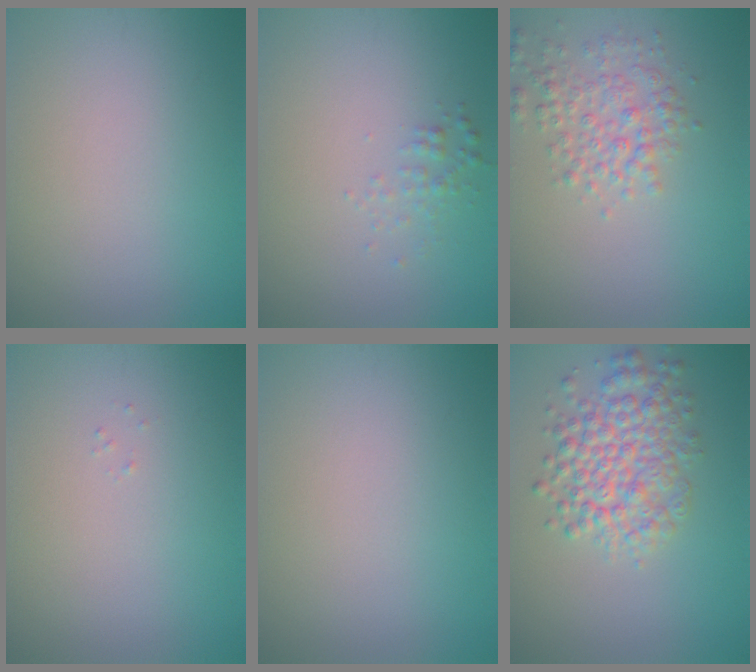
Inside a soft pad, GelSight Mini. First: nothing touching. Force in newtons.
{"total": 1.1, "press": 1.1, "slide": 0.0}
{"total": 3.1, "press": 3.1, "slide": 0.1}
{"total": 0.0}
{"total": 0.0}
{"total": 5.4, "press": 5.4, "slide": 0.1}